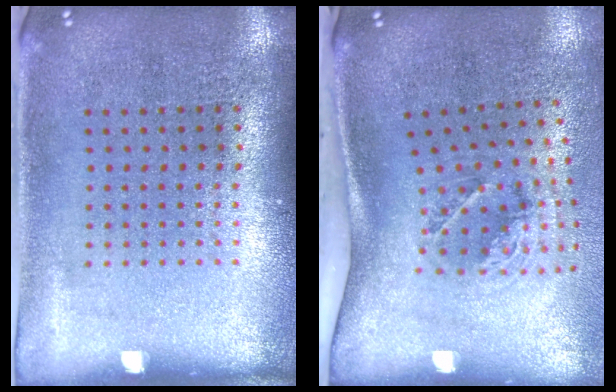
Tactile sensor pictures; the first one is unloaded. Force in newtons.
{"total": 2.0, "press": 1.3, "slide": 1.5}